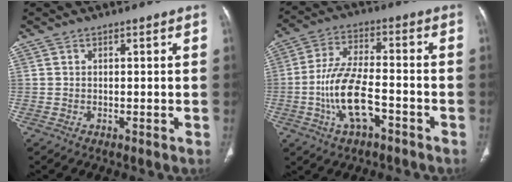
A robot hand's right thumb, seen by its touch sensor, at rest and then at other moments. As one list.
[{"total": 11.7, "force": [-4.1, 5.2, 9.7], "torque": [-0.194, 0.028, -0.076]}]